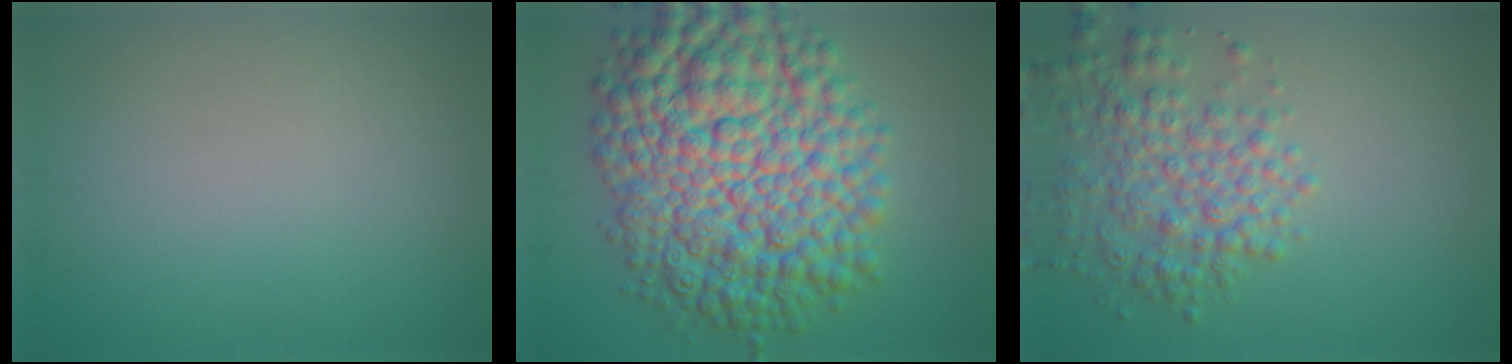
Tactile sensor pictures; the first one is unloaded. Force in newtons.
{"total": 14.3, "press": 14.3, "slide": 0.3}
{"total": 4.7, "press": 4.7, "slide": 0.2}